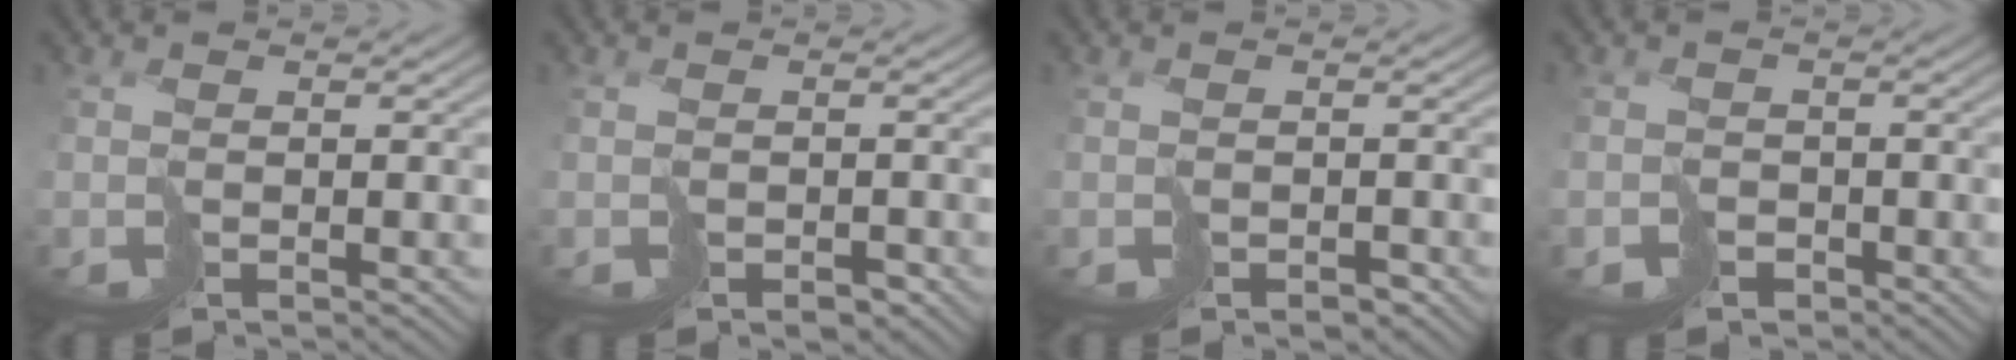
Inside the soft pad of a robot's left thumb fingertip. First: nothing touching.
{"total": 1.8, "force": [-1.1, 1.2, 0.8], "torque": [-0.002, -0.002, -0.016]}
{"total": 1.6, "force": [-1.1, 1.0, 0.5], "torque": [0.002, -0.002, -0.019]}
{"total": 2.4, "force": [-1.7, 1.8, -0.1], "torque": [0.021, -0.004, -0.031]}